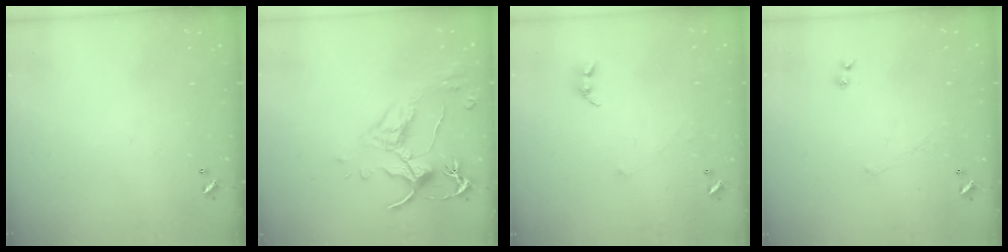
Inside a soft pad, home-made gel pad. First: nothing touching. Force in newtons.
{"total": 2.5, "press": 2.1, "slide": 1.4}
{"total": 0.7, "press": 0.6, "slide": 0.5}
{"total": 1.5, "press": 1.4, "slide": 0.6}